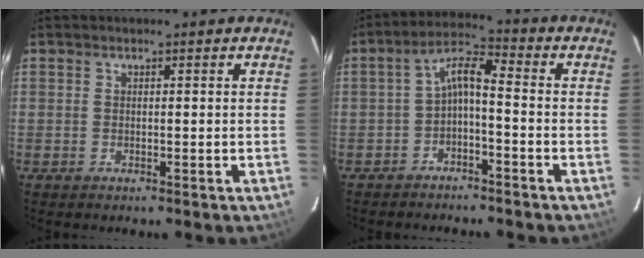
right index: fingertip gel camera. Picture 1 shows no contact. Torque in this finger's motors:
{"motor_torque": [0.56, -0.46, 0.42, 0.09]}